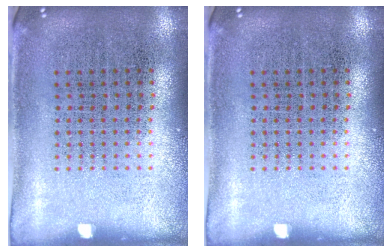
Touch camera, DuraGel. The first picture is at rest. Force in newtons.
{"total": 0.0}